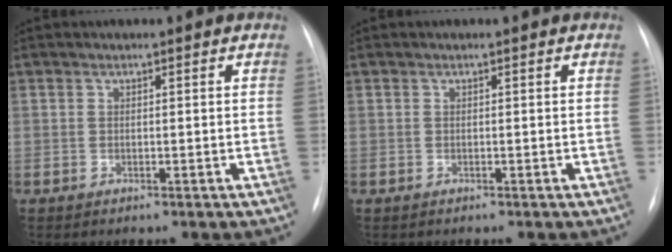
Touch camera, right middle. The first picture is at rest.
{"total": 0.0}